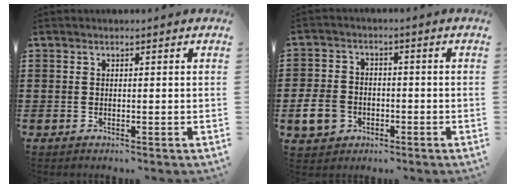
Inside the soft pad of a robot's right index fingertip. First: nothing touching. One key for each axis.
{"total": 5.4, "fx": -1.8, "fy": 4.3, "fz": 2.7, "tx": -0.082, "ty": 0.002, "tz": -0.039}